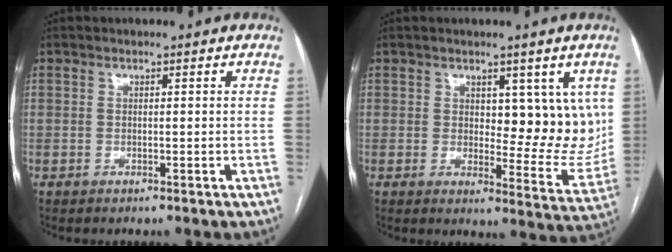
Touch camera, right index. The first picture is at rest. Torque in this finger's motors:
{"motor_torque": [0.16, 0.08, 0.15, 0.03]}